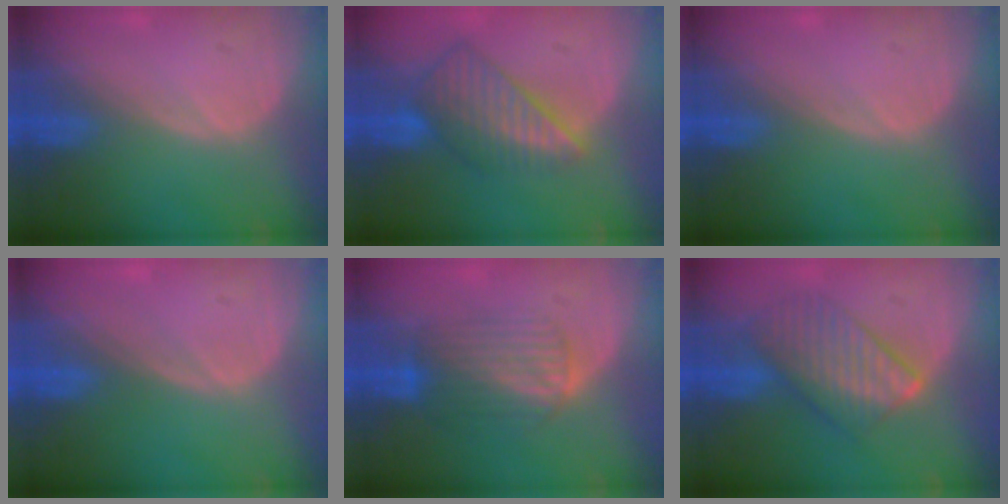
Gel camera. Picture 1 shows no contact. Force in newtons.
{"total": 8.5, "press": 7.4, "slide": 4.1}
{"total": 0.0}
{"total": 0.0}
{"total": 6.6, "press": 6.3, "slide": 1.8}
{"total": 7.9, "press": 7.9, "slide": 0.3}